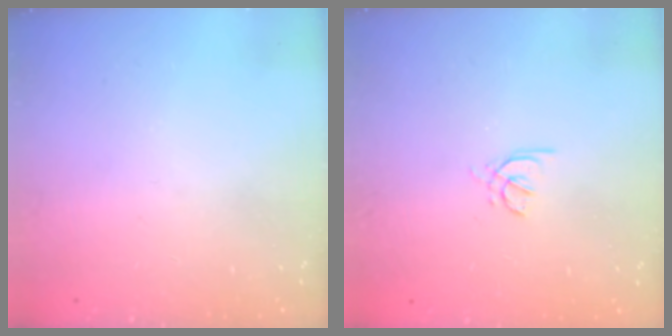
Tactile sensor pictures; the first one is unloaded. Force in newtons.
{"total": 2.0, "press": 1.9, "slide": 0.5}